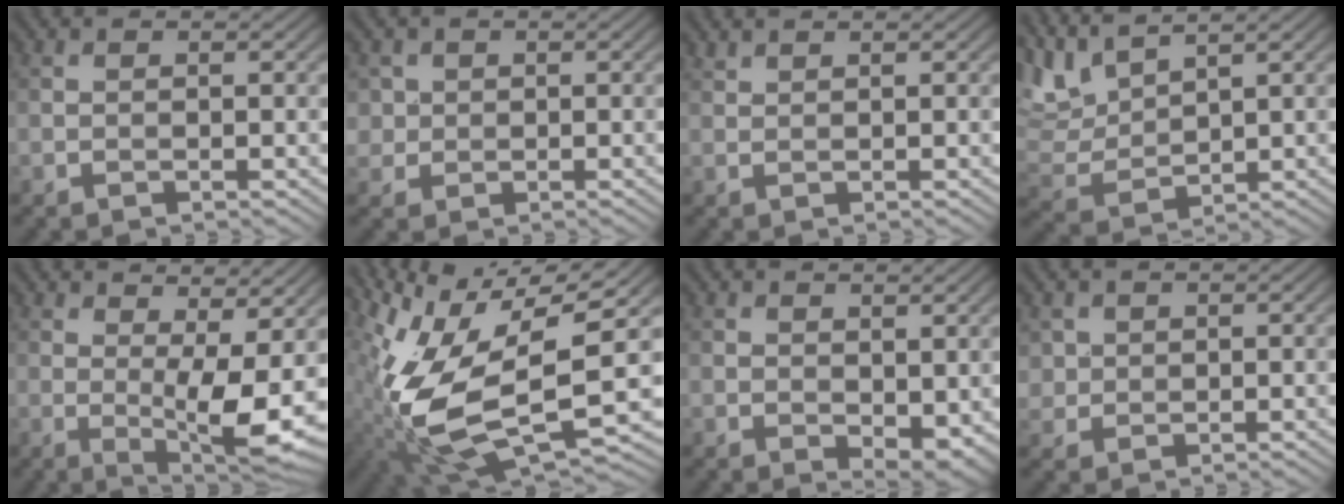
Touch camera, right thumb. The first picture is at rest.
{"total": 2.6, "force": [0.7, 2.5, 0.5], "torque": [-0.019, -0.006, 0.021]}
{"total": 0.9, "force": [0.8, 0.0, 0.2], "torque": [-0.010, 0.003, 0.020]}
{"total": 7.3, "force": [5.6, 2.1, 4.1], "torque": [-0.114, 0.008, 0.118]}
{"total": 9.1, "force": [1.4, 2.5, 8.7], "torque": [-0.127, -0.007, 0.023]}
{"total": 15.4, "force": [0.0, 7.1, 13.7], "torque": [-0.291, -0.012, 0.002]}
{"total": 3.3, "force": [0.3, 1.9, 2.7], "torque": [-0.043, -0.008, 0.011]}
{"total": 2.1, "force": [0.8, 1.9, 0.3], "torque": [-0.012, -0.006, 0.015]}